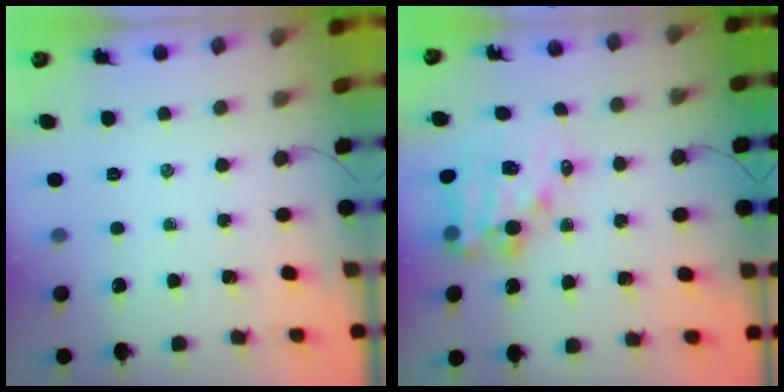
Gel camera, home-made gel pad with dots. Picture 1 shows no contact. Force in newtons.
{"total": 14.5, "press": 14.1, "slide": 3.4}